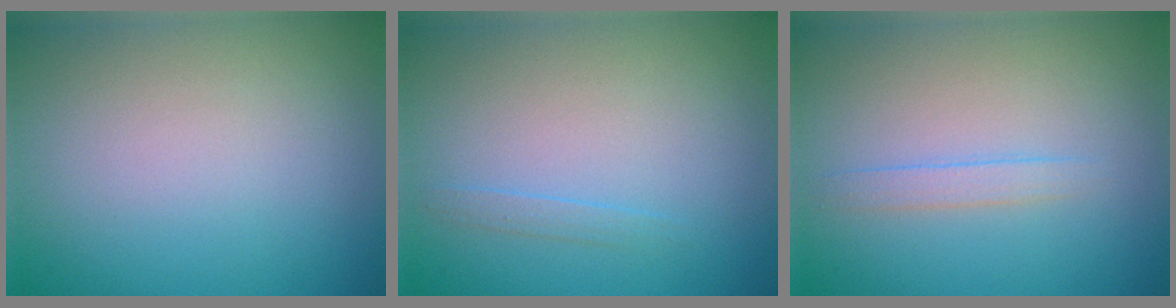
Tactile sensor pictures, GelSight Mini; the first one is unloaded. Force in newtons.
{"total": 0.7, "press": 0.7, "slide": 0.1}
{"total": 1.2, "press": 1.2, "slide": 0.1}